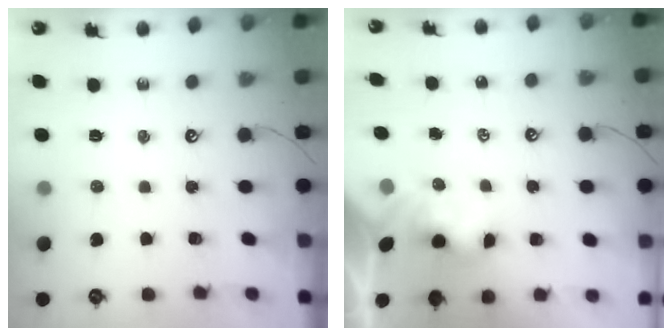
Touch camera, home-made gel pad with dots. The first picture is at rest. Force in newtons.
{"total": 3.3, "press": 3.3, "slide": 0.4}